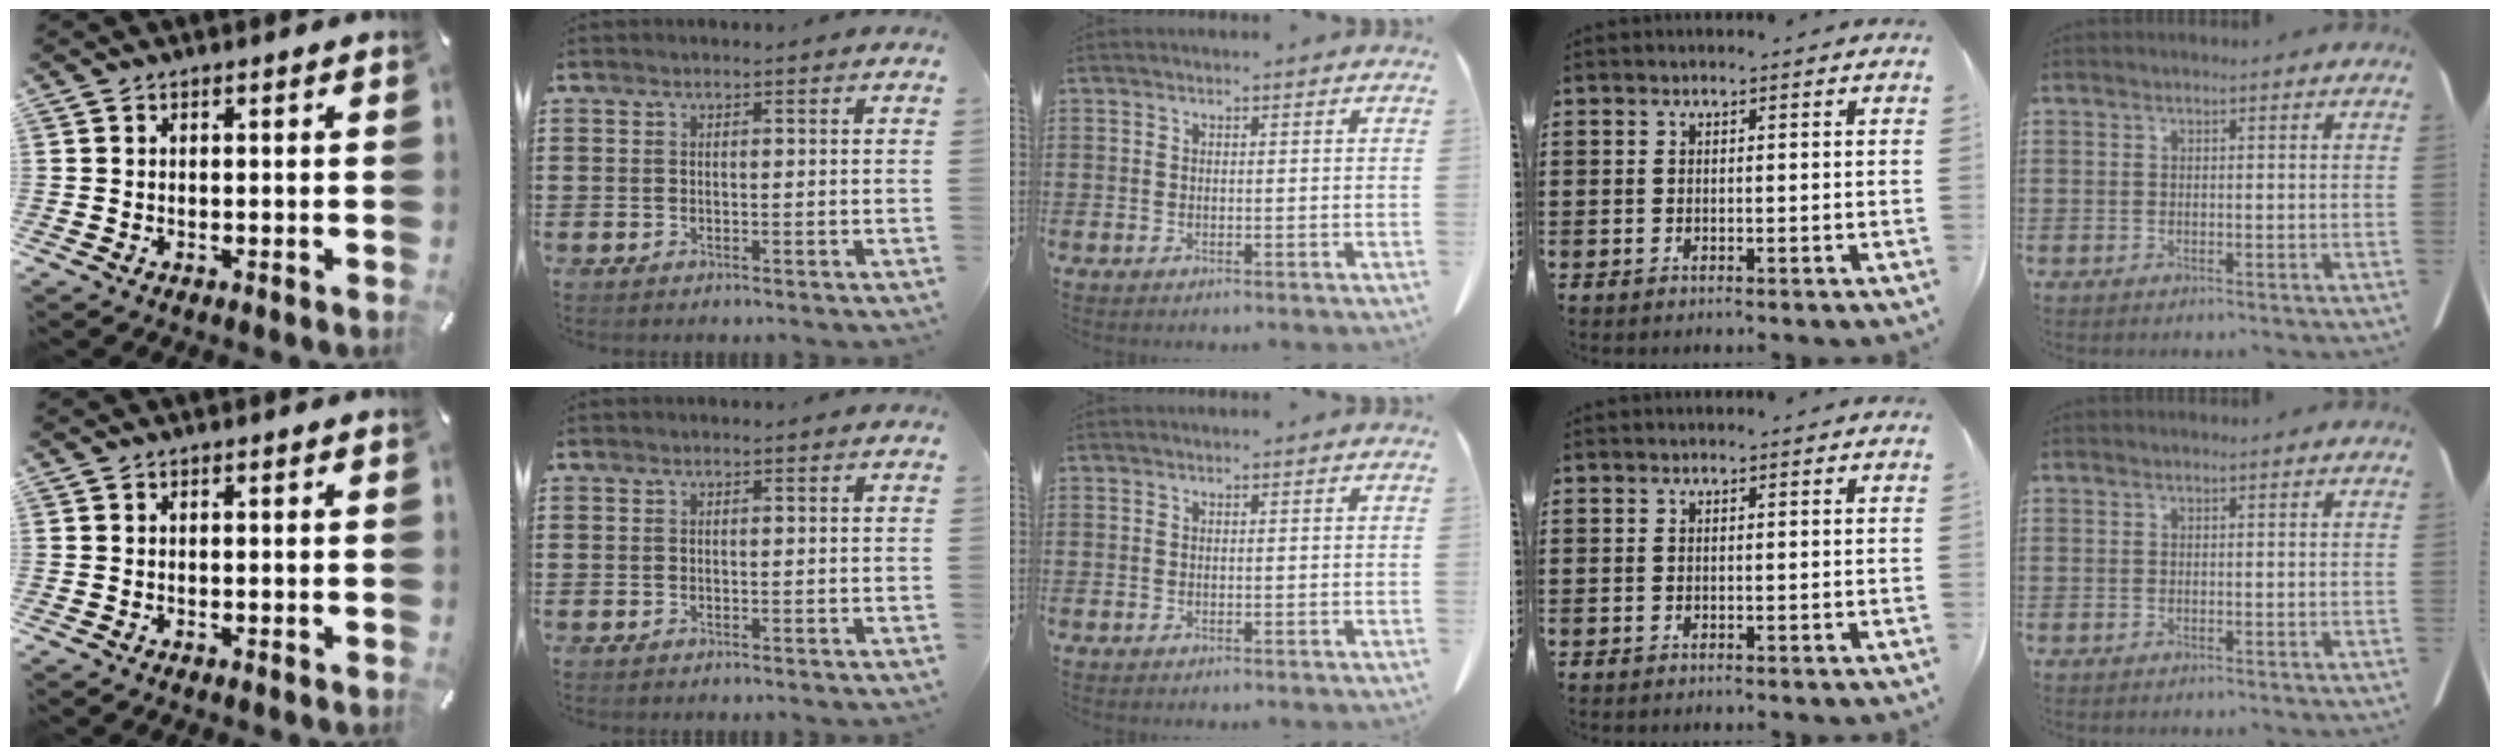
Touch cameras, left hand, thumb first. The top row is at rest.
{}